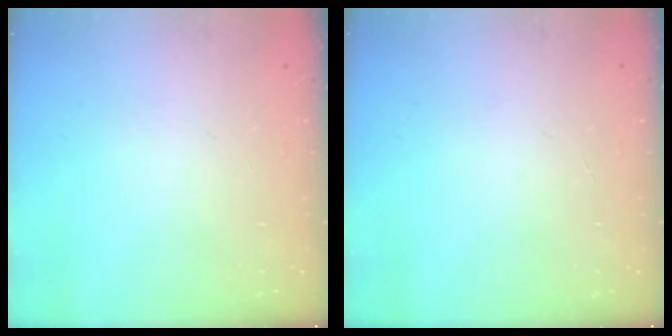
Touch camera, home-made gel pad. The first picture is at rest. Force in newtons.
{"total": 0.0}